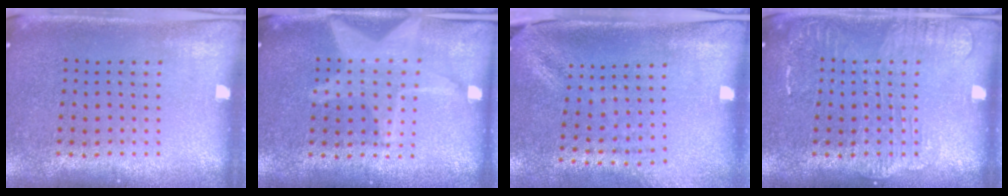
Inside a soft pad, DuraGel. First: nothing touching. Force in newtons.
{"total": 3.2, "press": 3.2, "slide": 0.4}
{"total": 1.8, "press": 1.4, "slide": 1.2}
{"total": 2.2, "press": 2.2, "slide": 0.3}